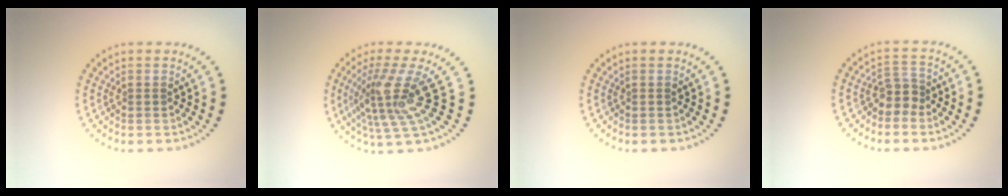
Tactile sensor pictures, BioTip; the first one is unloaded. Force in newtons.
{"total": 4.7, "press": 3.1, "slide": 3.5}
{"total": 0.0}
{"total": 2.1, "press": 1.6, "slide": 1.4}